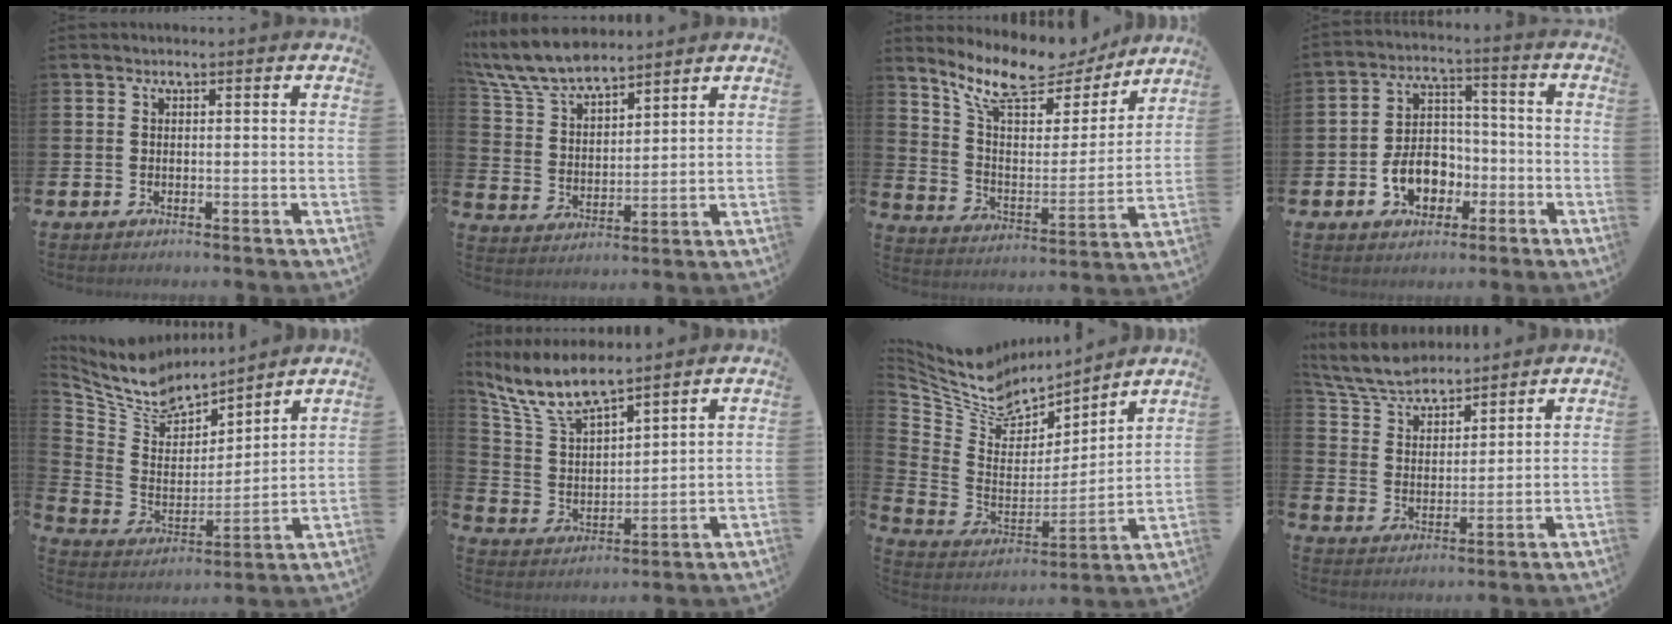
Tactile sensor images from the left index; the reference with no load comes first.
{"total": 8.6, "force": [7.8, 2.1, 2.9], "torque": [-0.094, -0.028, 0.146]}
{"total": 11.3, "force": [9.6, 3.9, 4.5], "torque": [-0.131, -0.056, 0.170]}
{"total": 7.1, "force": [-2.7, 5.4, 3.7], "torque": [-0.067, 0.015, -0.052]}
{"total": 8.0, "force": [7.6, 2.6, 1.1], "torque": [-0.072, -0.054, 0.137]}
{"total": 8.7, "force": [7.8, 1.8, 3.5], "torque": [-0.105, -0.029, 0.143]}
{"total": 8.4, "force": [7.3, 3.8, 1.1], "torque": [-0.080, -0.053, 0.134]}
{"total": 6.5, "force": [6.2, 1.6, 1.3], "torque": [-0.058, -0.028, 0.113]}